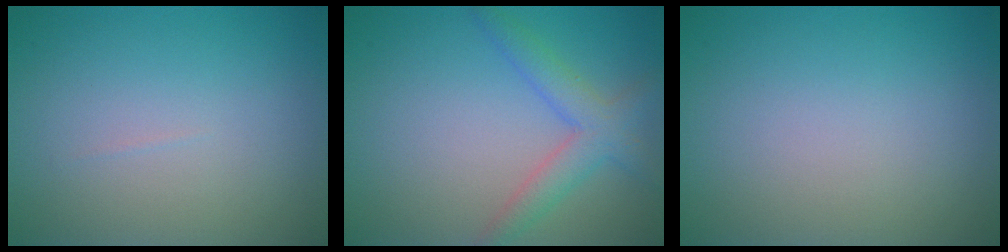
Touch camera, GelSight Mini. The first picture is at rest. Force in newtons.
{"total": 3.4, "press": 3.4, "slide": 0.2}
{"total": 0.0}